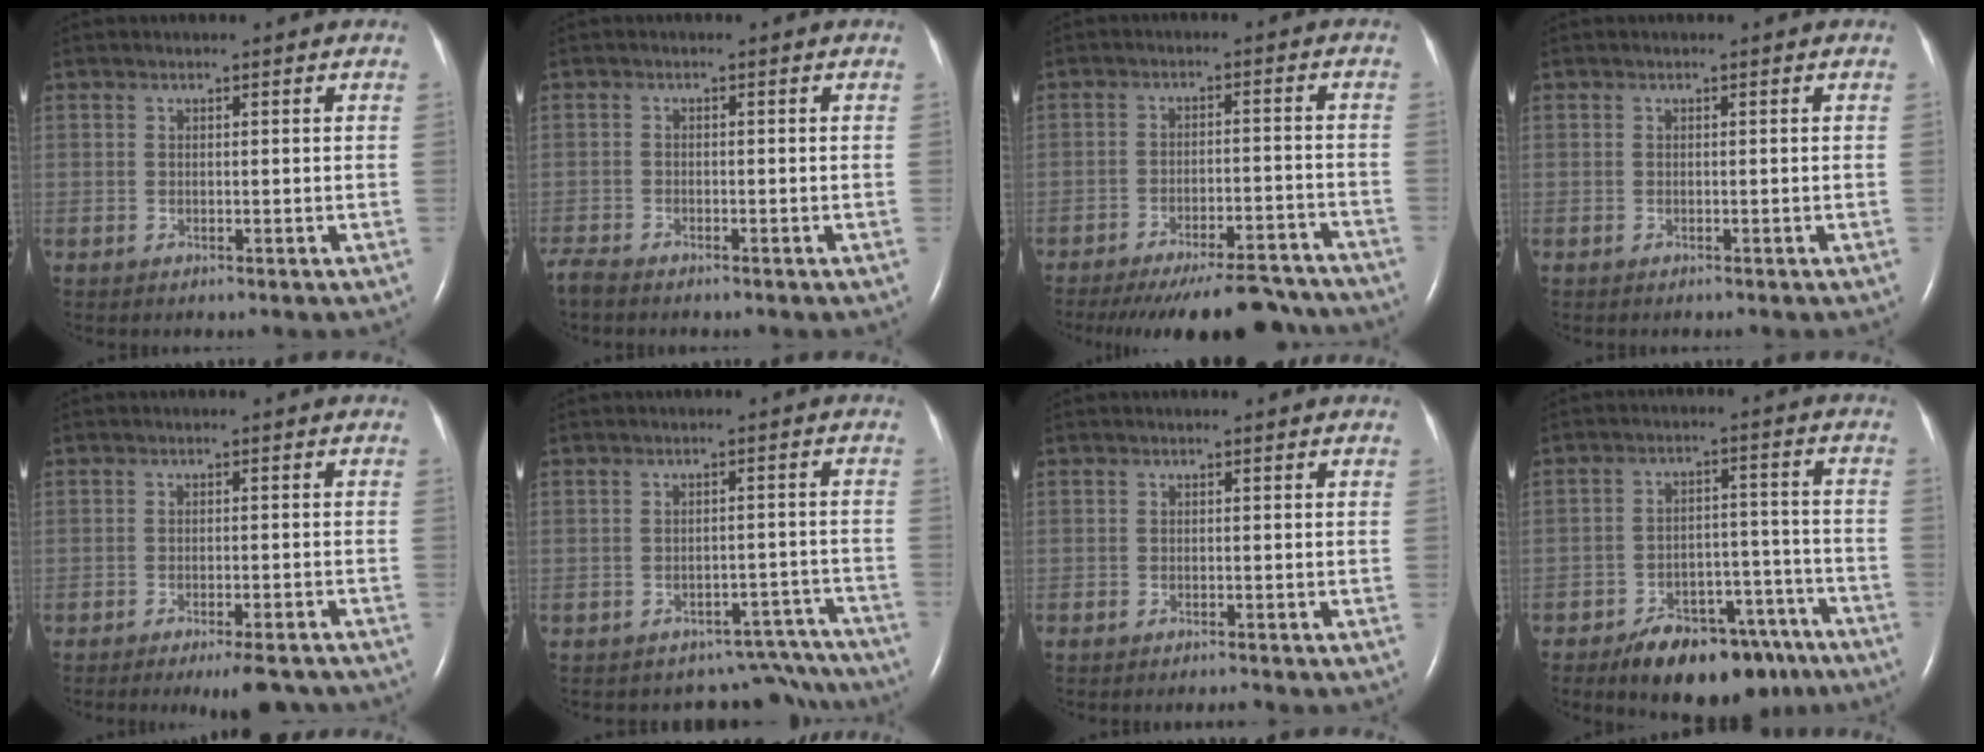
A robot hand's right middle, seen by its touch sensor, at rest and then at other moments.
{"total": 2.8, "force": [-2.6, 0.6, 1.1], "torque": [-0.020, -0.007, -0.044]}
{"total": 17.8, "force": [-16.2, 3.1, 6.6], "torque": [-0.078, -0.011, -0.217]}
{"total": 0.0}
{"total": 7.0, "force": [-5.8, 1.2, 3.7], "torque": [-0.036, -0.007, -0.080]}
{"total": 9.5, "force": [-9.0, 3.1, -0.7], "torque": [0.032, 0.042, -0.095]}
{"total": 0.9, "force": [-0.9, 0.0, 0.3], "torque": [-0.010, -0.004, -0.013]}
{"total": 14.6, "force": [-11.2, 6.3, 7.0], "torque": [-0.073, 0.033, -0.161]}